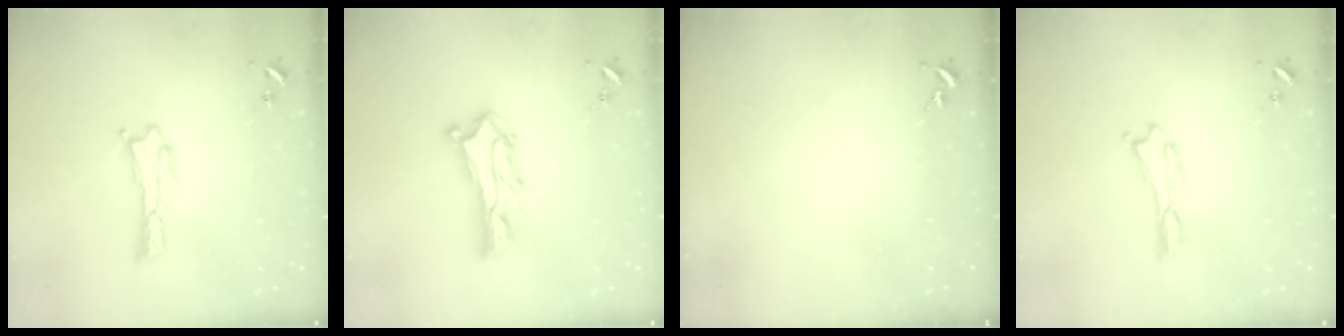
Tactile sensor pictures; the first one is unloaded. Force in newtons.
{"total": 8.3, "press": 8.3, "slide": 0.7}
{"total": 0.0}
{"total": 0.0}